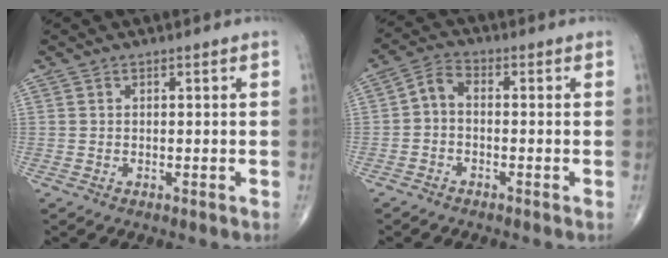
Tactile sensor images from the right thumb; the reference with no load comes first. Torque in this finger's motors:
{"motor_torque": [-0.05, -0.06, 0.04, -0.12, 0.06]}